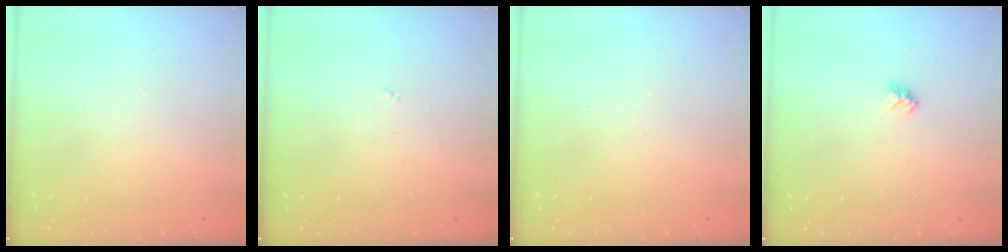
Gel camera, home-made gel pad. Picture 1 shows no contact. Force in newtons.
{"total": 2.7, "press": 2.7, "slide": 0.4}
{"total": 0.0}
{"total": 3.2, "press": 3.1, "slide": 0.3}